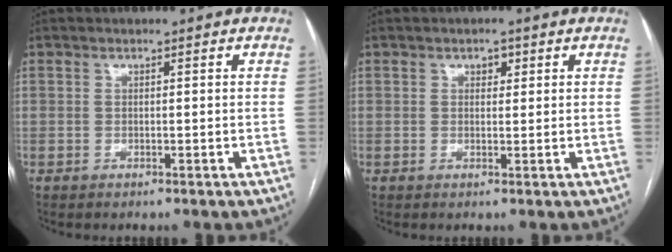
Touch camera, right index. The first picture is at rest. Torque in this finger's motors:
{"motor_torque": [0.01, 0.03, -0.01, 0.01]}